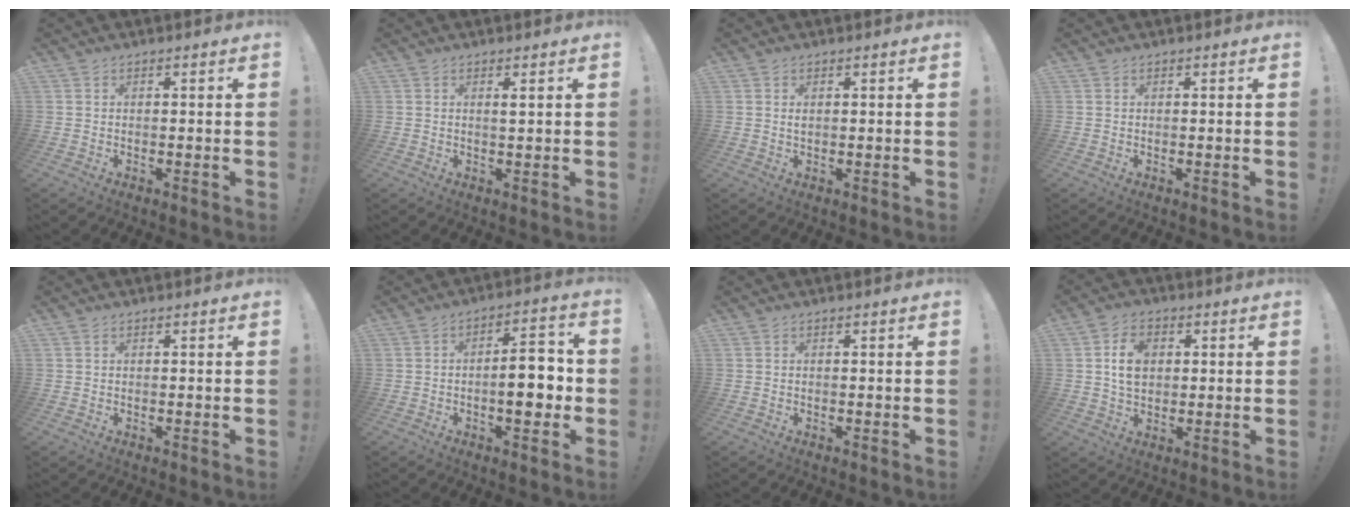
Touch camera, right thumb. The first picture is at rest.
{"total": 1.3, "force": [0.6, 0.0, 1.1], "torque": [-0.009, -0.008, 0.007]}
{"total": 0.7, "force": [0.2, 0.5, 0.4], "torque": [-0.004, 0.000, 0.002]}
{"total": 0.0}
{"total": 0.0}
{"total": 10.6, "force": [-1.5, 4.4, 9.6], "torque": [-0.125, 0.012, -0.029]}
{"total": 0.0}
{"total": 8.3, "force": [1.6, 6.2, 5.3], "torque": [-0.077, 0.001, 0.029]}